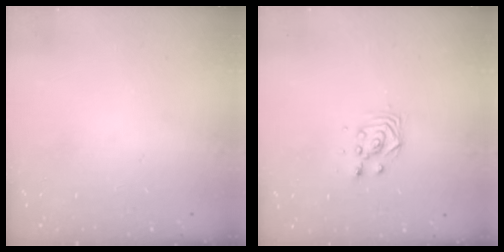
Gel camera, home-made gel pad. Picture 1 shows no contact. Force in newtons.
{"total": 3.0, "press": 3.0, "slide": 0.0}